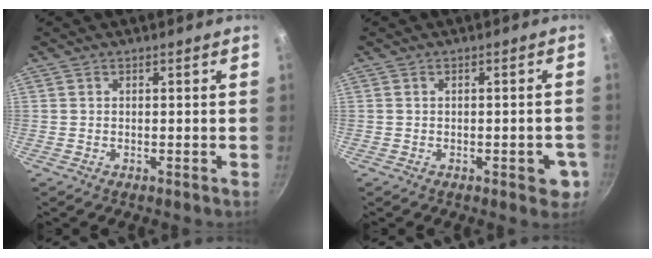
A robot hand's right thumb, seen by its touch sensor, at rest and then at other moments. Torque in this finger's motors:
{"motor_torque": [0.48, 0.46, -0.01, 0.01, 0.06]}